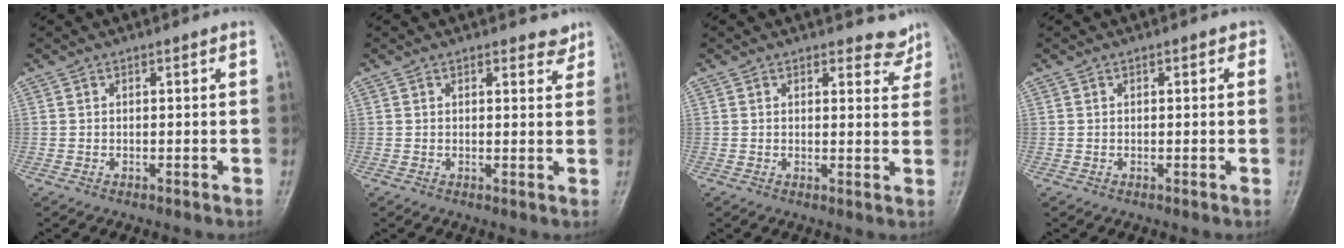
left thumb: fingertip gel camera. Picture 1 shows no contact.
{"total": 2.3, "force": [1.9, 1.0, 0.7], "torque": [0.010, -0.012, 0.019]}
{"total": 3.8, "force": [3.4, 1.7, 0.4], "torque": [0.020, -0.027, 0.031]}
{"total": 1.1, "force": [0.4, 0.7, 0.7], "torque": [0.000, 0.001, 0.002]}